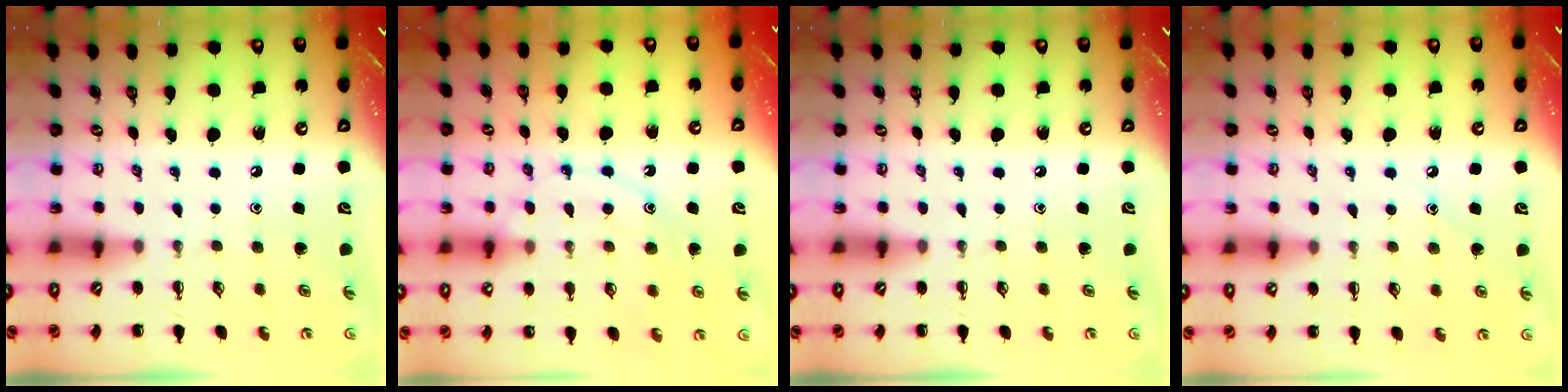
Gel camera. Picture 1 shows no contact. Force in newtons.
{"total": 11.9, "press": 11.9, "slide": 0.8}
{"total": 0.0}
{"total": 7.1, "press": 6.8, "slide": 2.1}